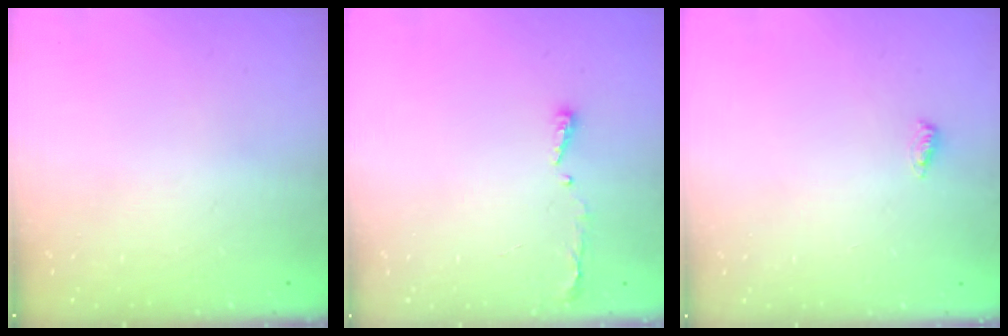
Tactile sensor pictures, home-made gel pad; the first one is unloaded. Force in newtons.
{"total": 3.7, "press": 3.7, "slide": 0.6}
{"total": 3.8, "press": 3.6, "slide": 1.2}